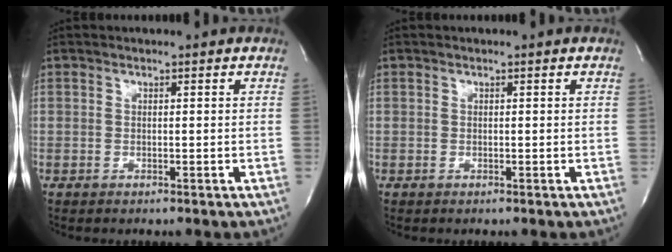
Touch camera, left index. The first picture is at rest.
{"total": 0.0}